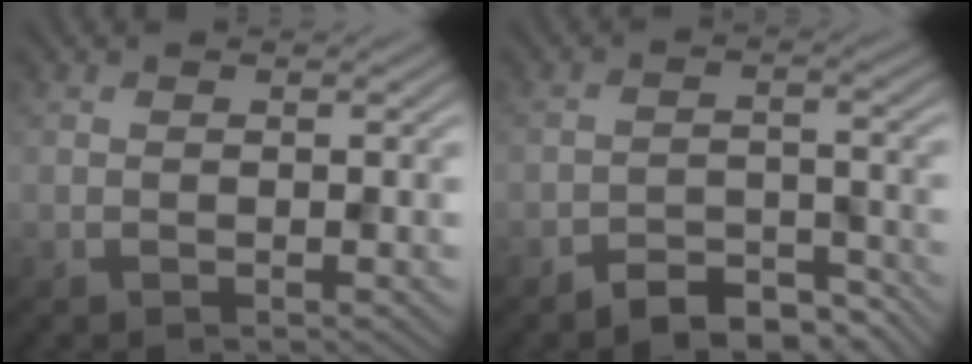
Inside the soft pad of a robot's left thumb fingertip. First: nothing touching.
{"total": 5.0, "force": [-4.2, 1.8, 2.1], "torque": [-0.029, 0.001, -0.071]}